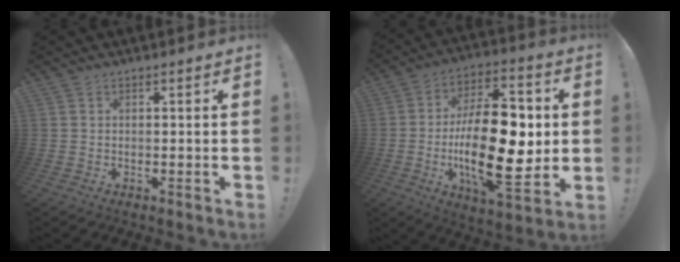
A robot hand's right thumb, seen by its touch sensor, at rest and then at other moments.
{"total": 26.7, "force": [-2.0, 12.5, 23.5], "torque": [-0.417, 0.000, -0.031]}